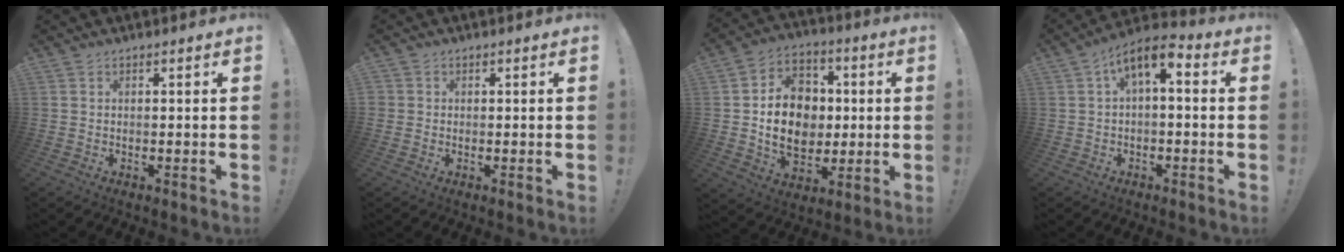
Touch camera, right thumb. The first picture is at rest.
{"total": 1.3, "force": [-0.2, 1.3, 0.3], "torque": [-0.006, 0.003, -0.002]}
{"total": 16.9, "force": [0.5, 13.5, 10.2], "torque": [-0.162, 0.001, 0.016]}
{"total": 6.7, "force": [1.4, 2.8, 6.0], "torque": [-0.096, -0.007, 0.024]}